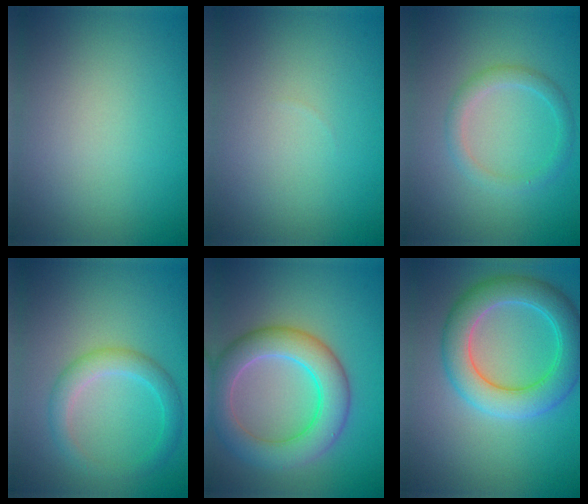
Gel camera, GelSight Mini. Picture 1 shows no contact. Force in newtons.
{"total": 0.0}
{"total": 2.0, "press": 2.0, "slide": 0.1}
{"total": 2.9, "press": 2.8, "slide": 0.2}
{"total": 6.5, "press": 6.5, "slide": 0.3}
{"total": 6.3, "press": 6.3, "slide": 0.4}